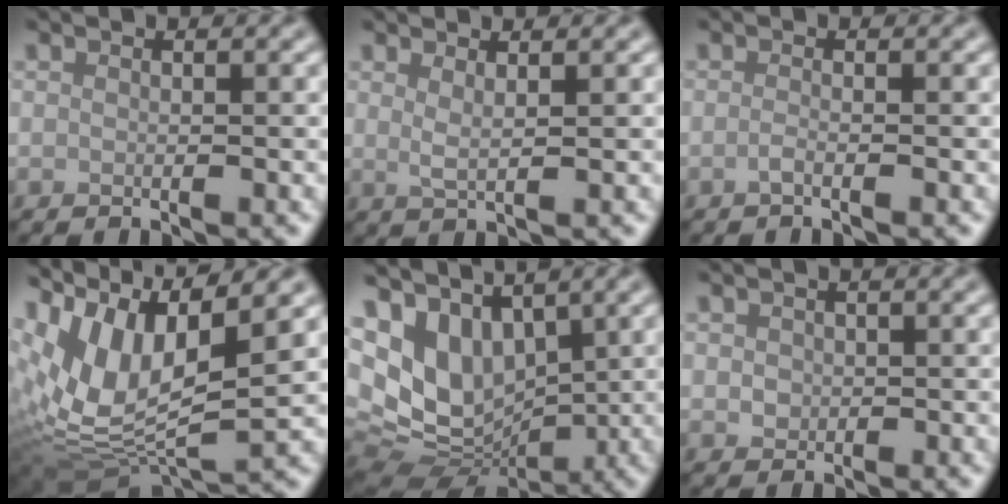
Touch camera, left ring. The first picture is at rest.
{"total": 1.5, "force": [0.7, 0.5, 1.2], "torque": [-0.019, -0.005, 0.009]}
{"total": 1.1, "force": [-0.7, 0.2, 0.8], "torque": [-0.013, 0.000, -0.019]}
{"total": 10.2, "force": [4.0, 4.3, 8.4], "torque": [-0.178, 0.007, 0.074]}
{"total": 8.6, "force": [2.3, 5.6, 6.1], "torque": [-0.115, -0.010, 0.046]}
{"total": 1.1, "force": [0.1, 1.1, 0.4], "torque": [-0.003, -0.005, 0.001]}